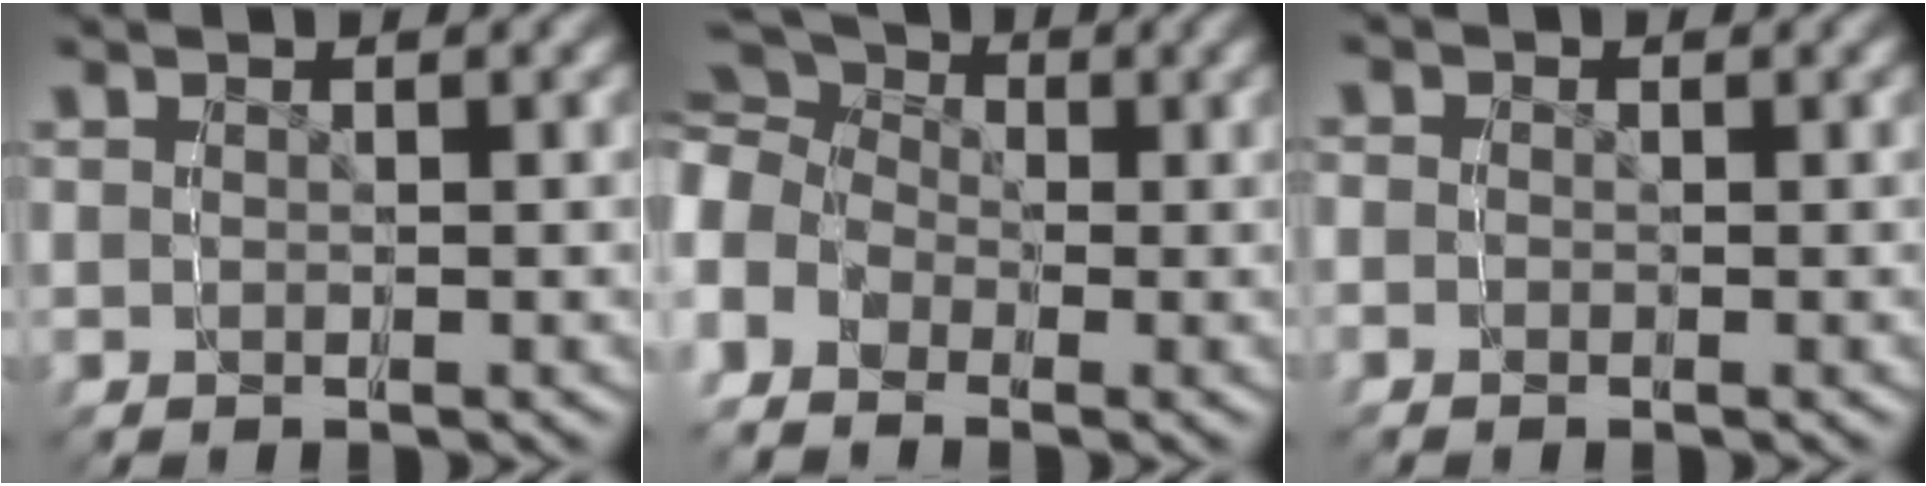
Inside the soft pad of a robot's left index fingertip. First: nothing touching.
{"total": 9.1, "force": [-0.1, 6.9, 6.0], "torque": [-0.090, 0.008, -0.009]}
{"total": 1.0, "force": [-0.8, 0.4, -0.6], "torque": [0.008, -0.010, -0.012]}